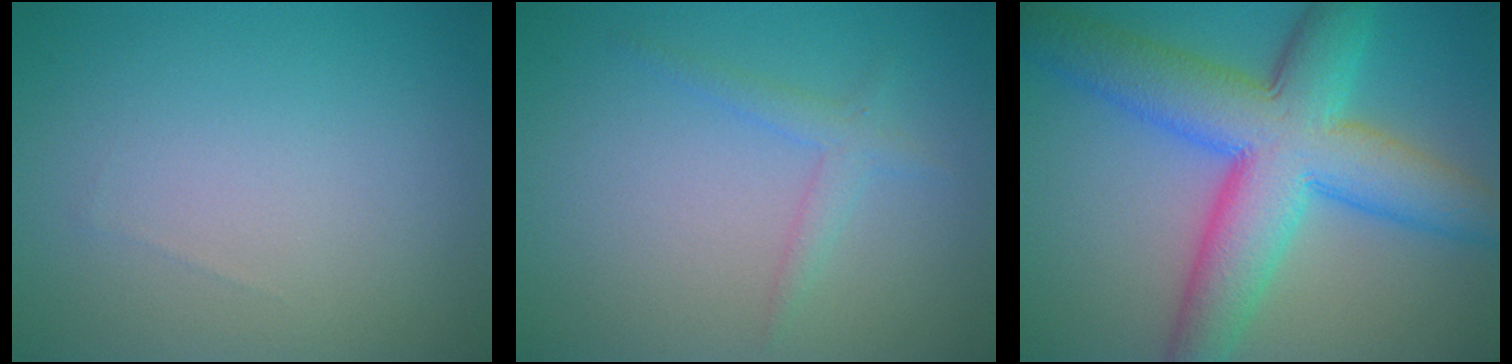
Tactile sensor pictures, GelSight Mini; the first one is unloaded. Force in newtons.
{"total": 1.6, "press": 1.6, "slide": 0.2}
{"total": 10.9, "press": 10.9, "slide": 0.2}